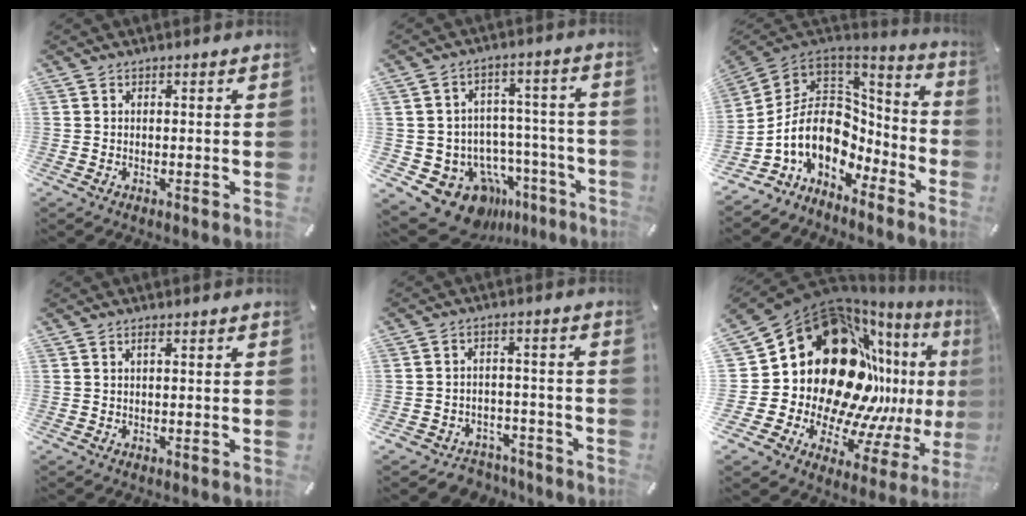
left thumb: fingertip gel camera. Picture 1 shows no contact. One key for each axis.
{"total": 14.5, "fx": -9.4, "fy": 9.2, "fz": 6.1, "tx": -0.090, "ty": 0.056, "tz": -0.148}
{"total": 16.3, "fx": -1.8, "fy": 12.5, "fz": 10.3, "tx": -0.224, "ty": -0.024, "tz": -0.030}
{"total": 0.9, "fx": 0.1, "fy": 0.1, "fz": 0.9, "tx": -0.017, "ty": 0.001, "tz": 0.001}
{"total": 4.9, "fx": -3.4, "fy": 3.4, "fz": 0.9, "tx": -0.016, "ty": 0.019, "tz": -0.065}
{"total": 32.5, "fx": 6.5, "fy": 23.2, "fz": 21.8, "tx": -0.359, "ty": -0.125, "tz": 0.177}